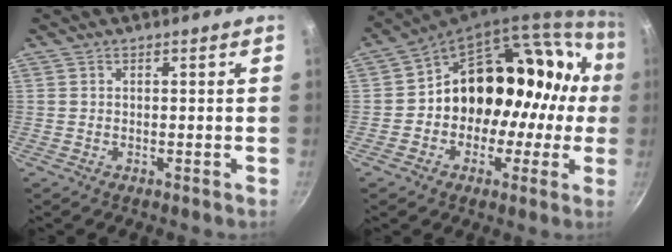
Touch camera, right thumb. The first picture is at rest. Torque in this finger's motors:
{"motor_torque": [2.27, 2.74, 0.32, -0.29, 0.28]}